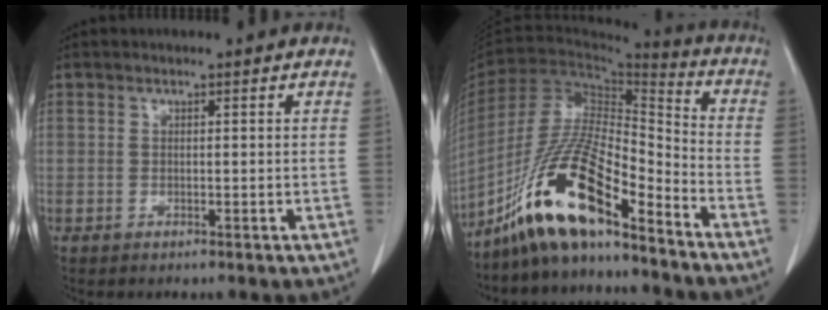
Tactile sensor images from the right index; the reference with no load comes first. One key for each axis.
{"total": 16.1, "fx": -11.6, "fy": 2.6, "fz": 10.9, "tx": -0.206, "ty": 0.002, "tz": -0.213}